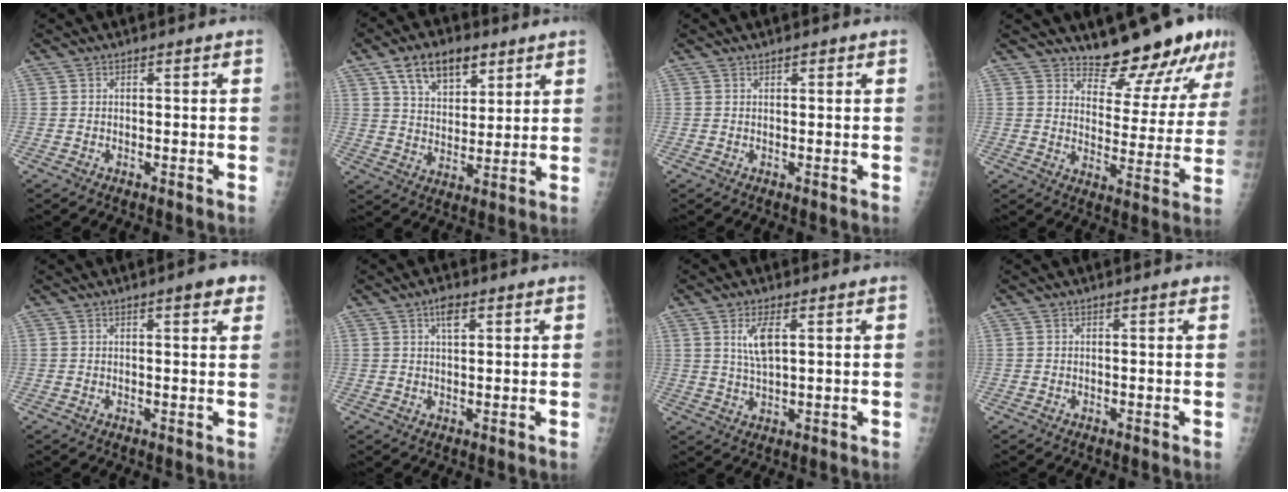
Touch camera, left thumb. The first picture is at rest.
{"total": 11.5, "force": [6.6, 6.6, 6.8], "torque": [-0.086, -0.027, 0.115]}
{"total": 0.9, "force": [0.6, 0.4, 0.5], "torque": [-0.003, -0.002, 0.006]}
{"total": 13.3, "force": [11.3, 4.3, 5.4], "torque": [-0.035, -0.092, 0.159]}
{"total": 4.4, "force": [2.5, 1.2, 3.4], "torque": [-0.032, -0.006, 0.025]}
{"total": 3.1, "force": [1.6, 1.3, 2.3], "torque": [-0.033, -0.003, 0.025]}
{"total": 5.0, "force": [1.9, 1.7, 4.3], "torque": [-0.086, -0.010, 0.041]}
{"total": 0.8, "force": [0.5, 0.2, 0.6], "torque": [-0.008, 0.000, 0.003]}